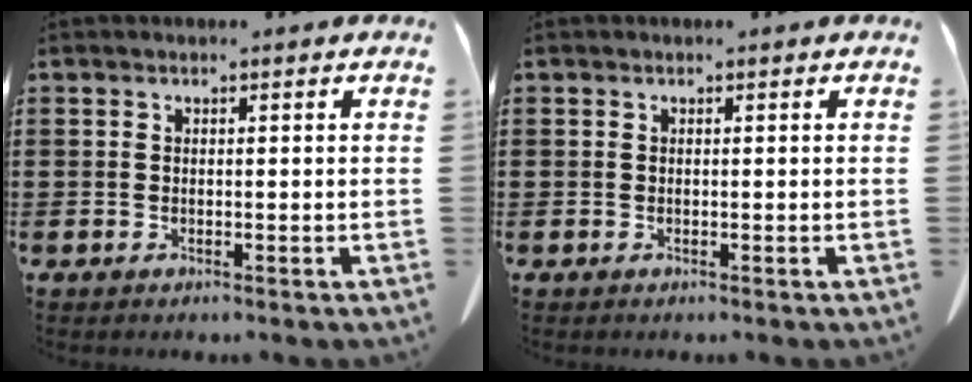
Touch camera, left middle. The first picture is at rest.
{"total": 0.0}